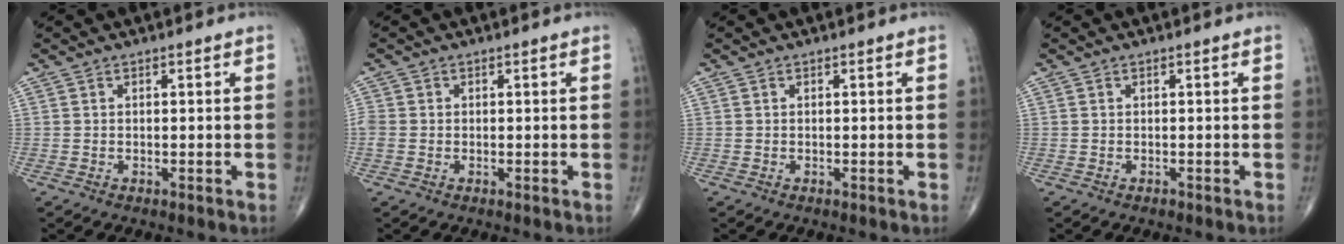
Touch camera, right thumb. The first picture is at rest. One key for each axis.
{"total": 2.0, "fx": -0.1, "fy": 1.7, "fz": 1.1, "tx": -0.029, "ty": 0.004, "tz": -0.002}
{"total": 0.0}
{"total": 0.0}